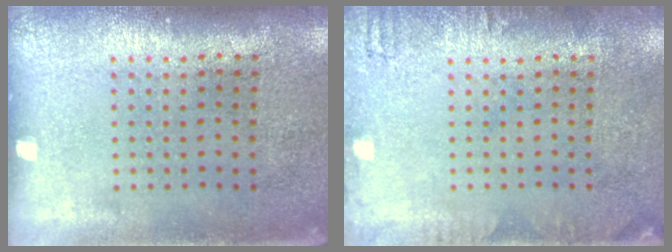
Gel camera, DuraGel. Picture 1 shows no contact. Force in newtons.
{"total": 1.5, "press": 1.5, "slide": 0.2}